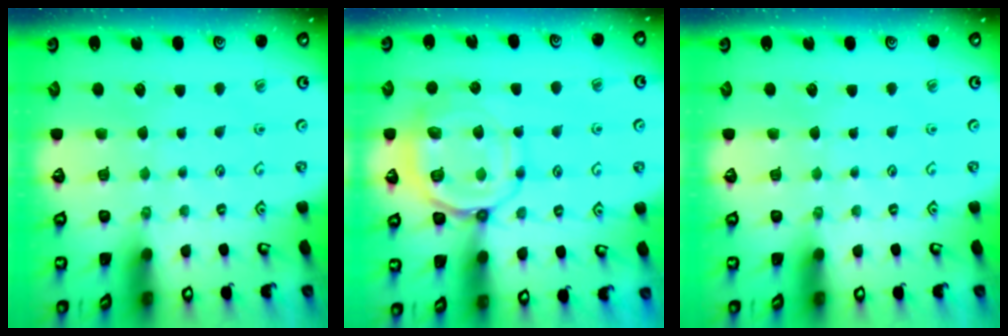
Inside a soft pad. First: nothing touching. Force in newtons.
{"total": 10.4, "press": 10.4, "slide": 1.2}
{"total": 0.0}